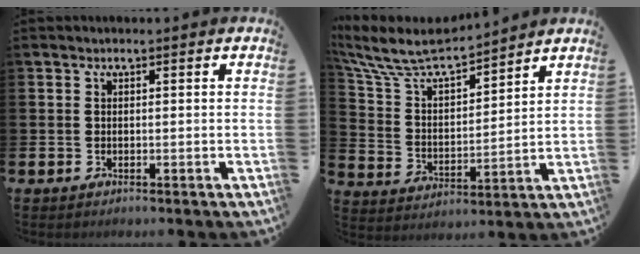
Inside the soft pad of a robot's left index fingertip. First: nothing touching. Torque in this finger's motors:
{"motor_torque": [0.41, -0.51, 0.34, 0.18]}